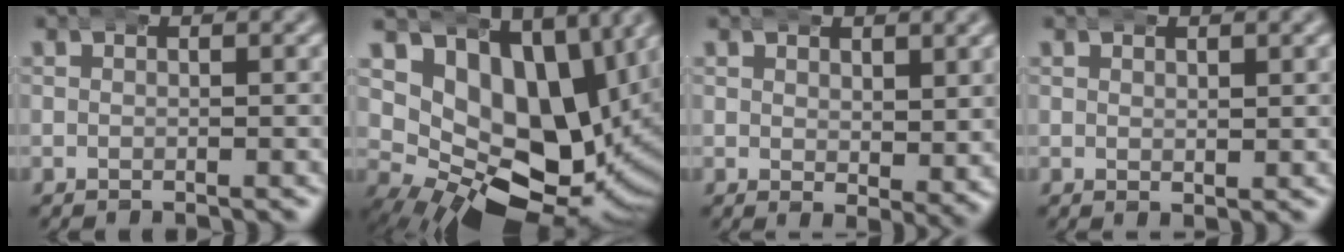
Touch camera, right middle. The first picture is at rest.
{"total": 17.6, "force": [2.8, 12.4, 12.2], "torque": [-0.210, -0.039, 0.052]}
{"total": 2.3, "force": [2.0, 0.4, 1.0], "torque": [-0.002, -0.006, 0.037]}
{"total": 1.4, "force": [1.4, 0.0, -0.1], "torque": [0.004, 0.000, 0.025]}